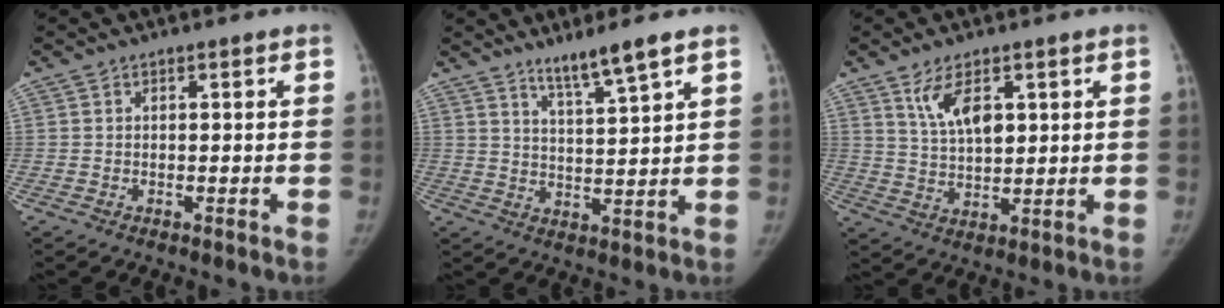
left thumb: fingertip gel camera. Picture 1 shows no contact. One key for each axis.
{"total": 6.4, "fx": 4.9, "fy": -0.4, "fz": 4.2, "tx": -0.072, "ty": -0.040, "tz": 0.094}
{"total": 7.6, "fx": 3.5, "fy": 3.7, "fz": 5.6, "tx": -0.087, "ty": -0.019, "tz": 0.073}